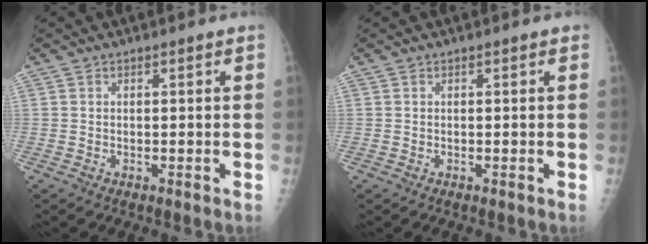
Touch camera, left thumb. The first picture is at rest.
{"total": 0.0}